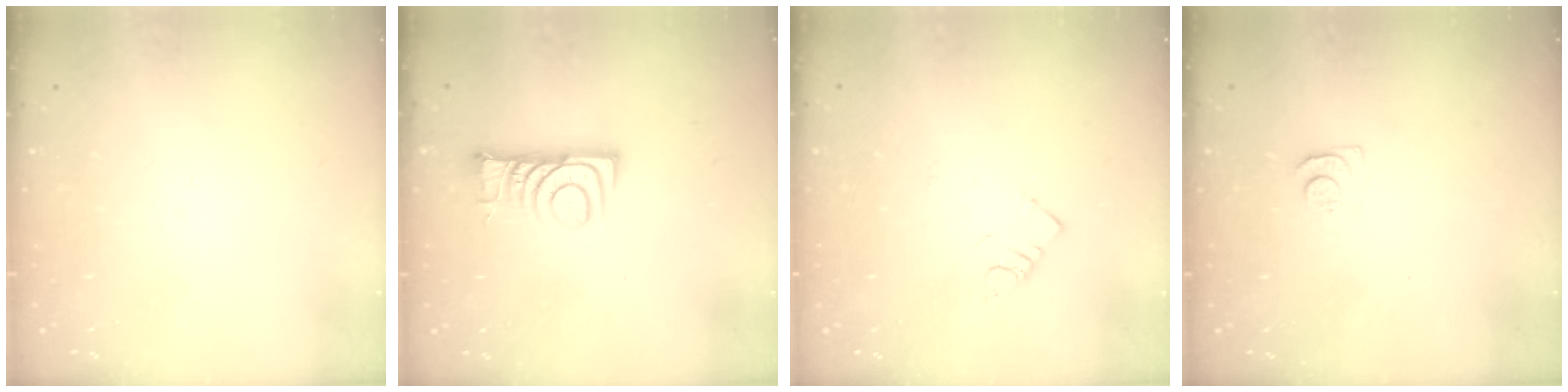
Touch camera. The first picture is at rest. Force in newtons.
{"total": 8.1, "press": 8.1, "slide": 0.9}
{"total": 3.4, "press": 3.3, "slide": 0.6}
{"total": 4.4, "press": 4.4, "slide": 0.6}